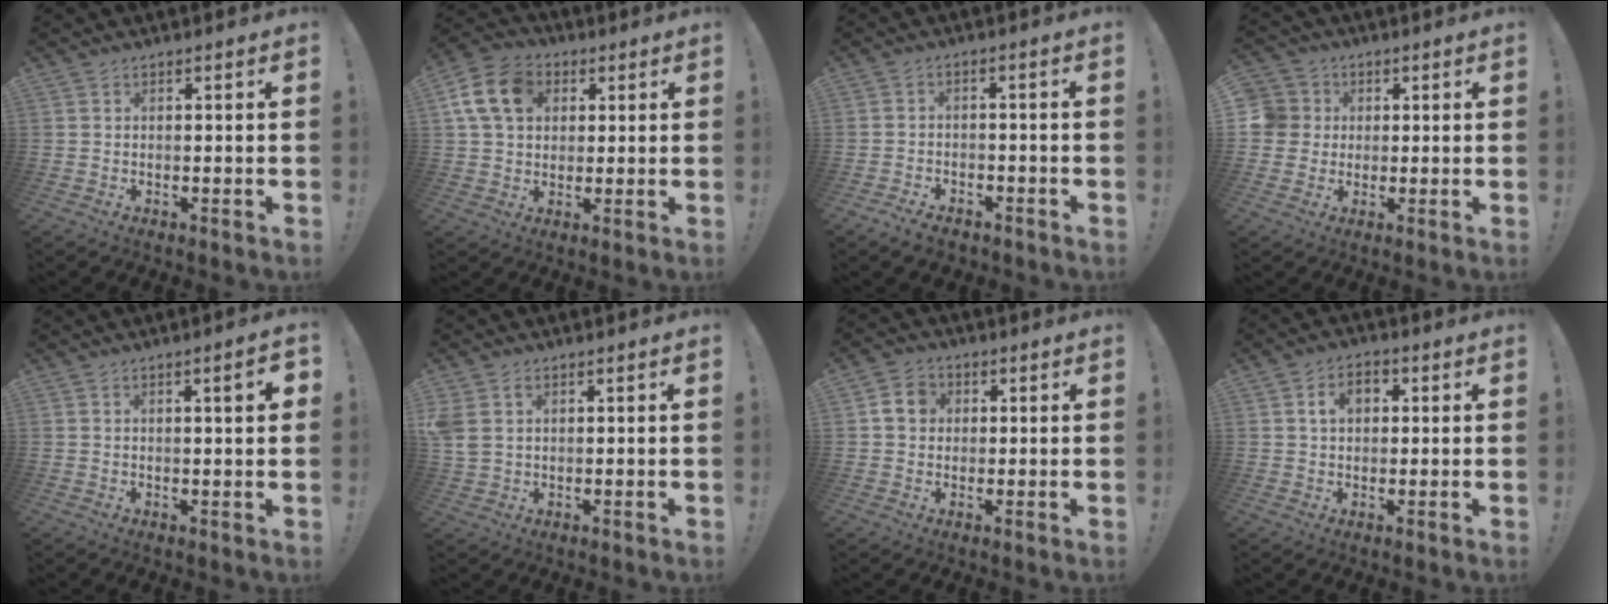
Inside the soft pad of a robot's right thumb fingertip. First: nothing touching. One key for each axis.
{"total": 14.2, "fx": 4.5, "fy": 10.8, "fz": 8.0, "tx": -0.131, "ty": -0.003, "tz": 0.091}
{"total": 5.0, "fx": -3.9, "fy": 2.3, "fz": 2.0, "tx": -0.027, "ty": 0.018, "tz": -0.066}
{"total": 7.3, "fx": 0.8, "fy": 7.0, "fz": 1.8, "tx": -0.038, "ty": 0.002, "tz": 0.017}
{"total": 4.1, "fx": 0.9, "fy": 0.2, "fz": 4.0, "tx": -0.056, "ty": -0.006, "tz": 0.011}
{"total": 4.4, "fx": 1.8, "fy": 3.1, "fz": 2.6, "tx": -0.058, "ty": -0.007, "tz": 0.034}
{"total": 6.4, "fx": 1.3, "fy": 5.4, "fz": 3.2, "tx": -0.054, "ty": 0.014, "tz": 0.029}
{"total": 7.2, "fx": 2.0, "fy": 5.2, "fz": 4.6, "tx": -0.066, "ty": 0.007, "tz": 0.033}